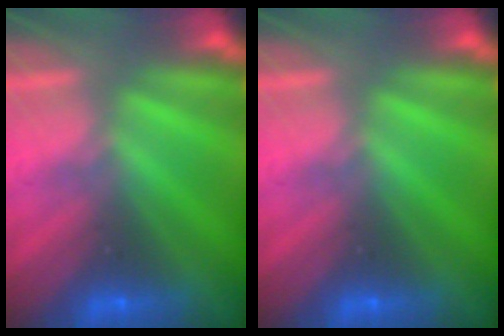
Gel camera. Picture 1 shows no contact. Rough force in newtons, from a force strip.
{"total": 0.0}